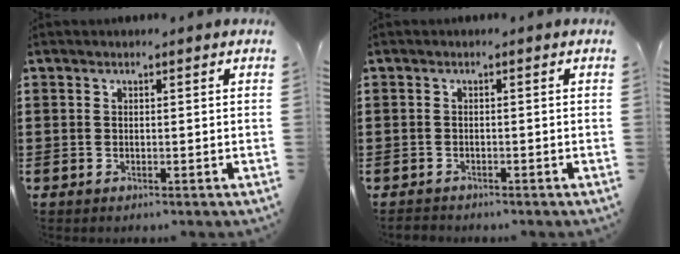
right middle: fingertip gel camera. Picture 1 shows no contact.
{"total": 0.8, "force": [-0.7, 0.2, 0.0], "torque": [-0.002, 0.002, -0.016]}